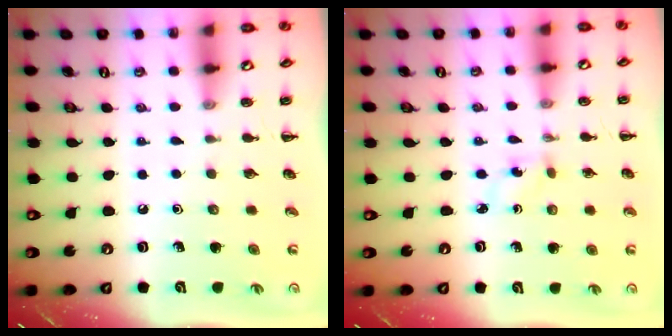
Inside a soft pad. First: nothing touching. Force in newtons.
{"total": 2.2, "press": 2.1, "slide": 0.8}